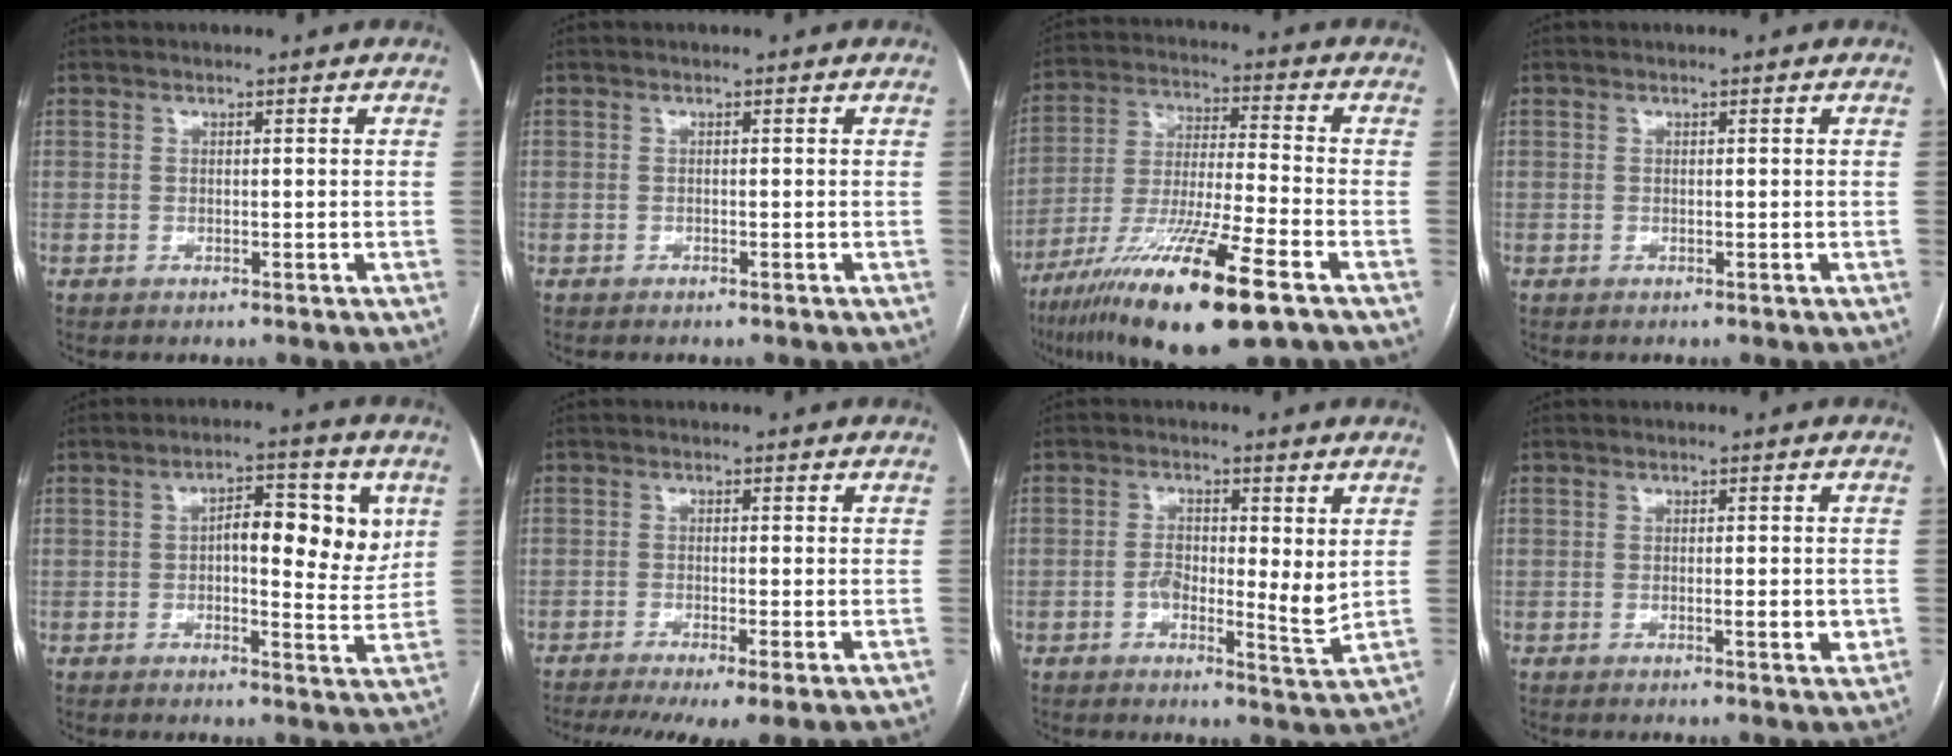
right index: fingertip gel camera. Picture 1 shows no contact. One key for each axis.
{"total": 0.0}
{"total": 18.9, "fx": -10.9, "fy": 1.2, "fz": 15.3, "tx": -0.285, "ty": -0.047, "tz": -0.195}
{"total": 0.0}
{"total": 10.0, "fx": 2.1, "fy": 3.6, "fz": 9.0, "tx": -0.119, "ty": 0.013, "tz": 0.027}
{"total": 9.4, "fx": -6.2, "fy": 1.4, "fz": 6.9, "tx": -0.112, "ty": -0.012, "tz": -0.100}
{"total": 6.8, "fx": 0.3, "fy": 2.2, "fz": 6.4, "tx": -0.102, "ty": -0.009, "tz": 0.000}
{"total": 2.5, "fx": -0.3, "fy": 0.6, "fz": 2.4, "tx": -0.036, "ty": -0.003, "tz": -0.004}